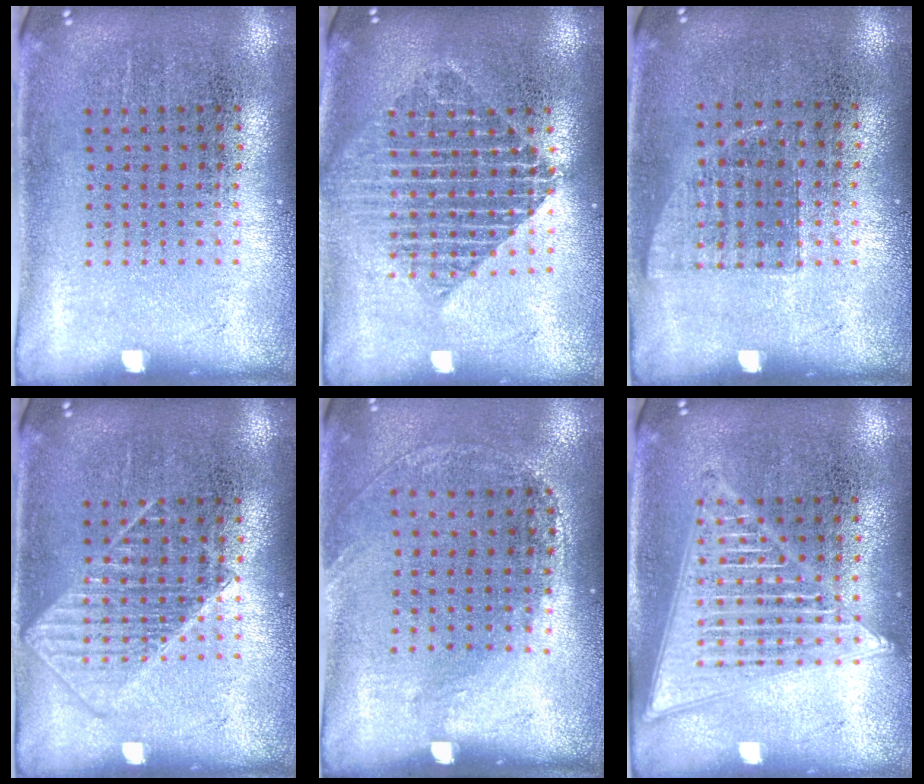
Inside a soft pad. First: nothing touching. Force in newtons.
{"total": 1.9, "press": 1.6, "slide": 1.0}
{"total": 0.6, "press": 0.6, "slide": 0.2}
{"total": 1.8, "press": 1.8, "slide": 0.4}
{"total": 1.3, "press": 0.9, "slide": 0.9}
{"total": 2.7, "press": 2.7, "slide": 0.2}